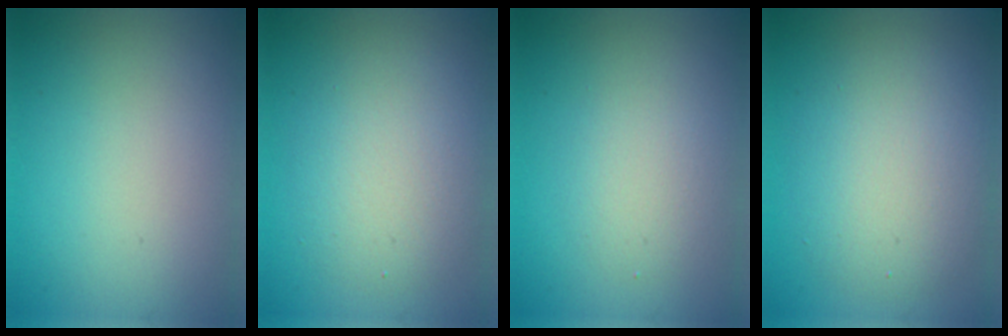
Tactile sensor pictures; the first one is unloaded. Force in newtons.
{"total": 4.6, "press": 4.6, "slide": 0.2}
{"total": 2.2, "press": 2.2, "slide": 0.2}
{"total": 5.4, "press": 5.4, "slide": 0.2}